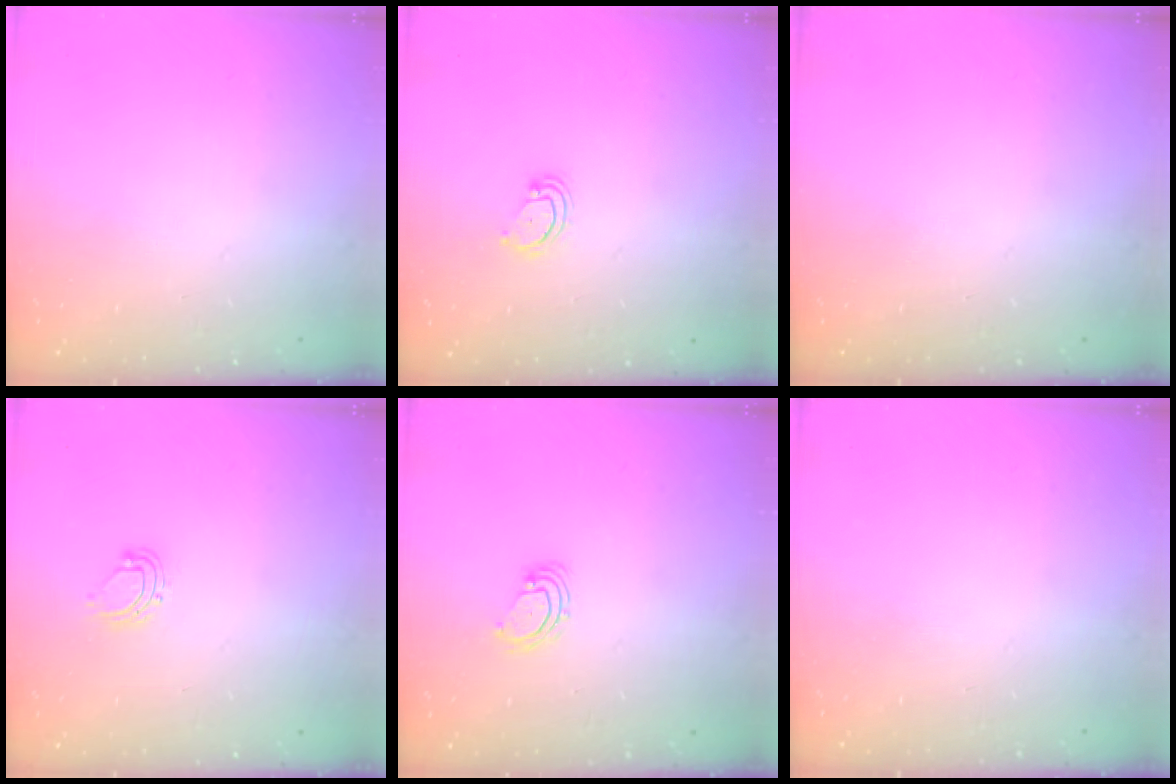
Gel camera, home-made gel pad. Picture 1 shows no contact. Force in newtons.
{"total": 3.7, "press": 3.7, "slide": 0.3}
{"total": 0.0}
{"total": 6.8, "press": 6.8, "slide": 0.5}
{"total": 4.2, "press": 4.2, "slide": 0.5}
{"total": 0.0}